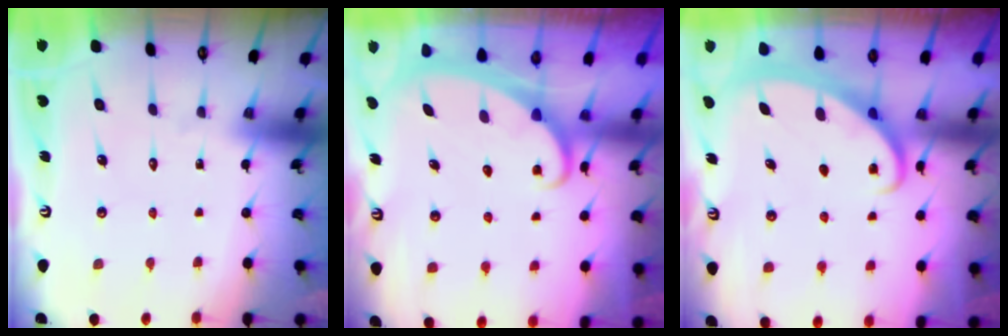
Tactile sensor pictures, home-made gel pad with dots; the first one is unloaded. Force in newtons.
{"total": 2.4, "press": 2.4, "slide": 0.3}
{"total": 2.7, "press": 2.7, "slide": 0.4}